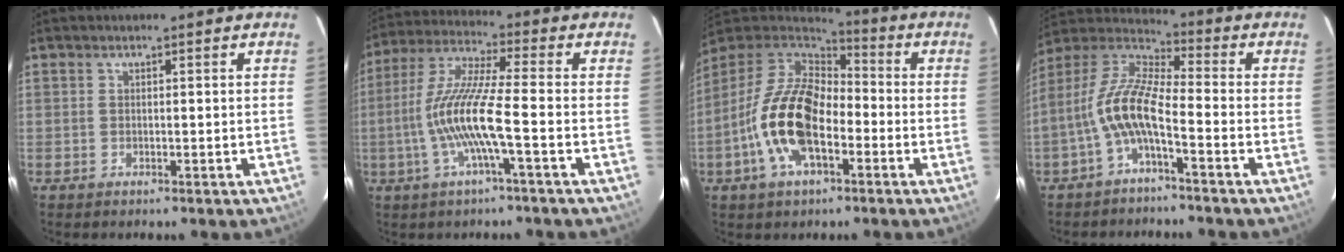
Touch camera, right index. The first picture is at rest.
{"total": 12.2, "force": [-3.4, 0.3, 11.7], "torque": [-0.240, 0.000, -0.069]}
{"total": 16.7, "force": [-5.0, 8.8, 13.3], "torque": [-0.275, -0.001, -0.098]}
{"total": 10.3, "force": [-3.9, 2.7, 9.1], "torque": [-0.202, 0.013, -0.079]}